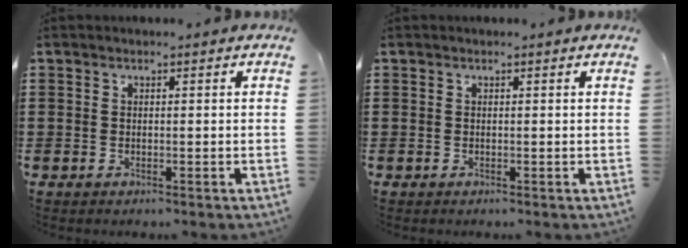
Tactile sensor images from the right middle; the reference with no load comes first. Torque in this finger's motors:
{"motor_torque": [-0.09, -0.12, -0.01, -0.01]}